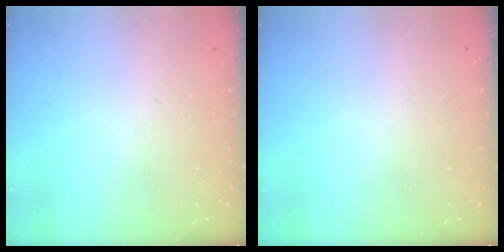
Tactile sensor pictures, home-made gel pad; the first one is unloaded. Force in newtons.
{"total": 0.0}